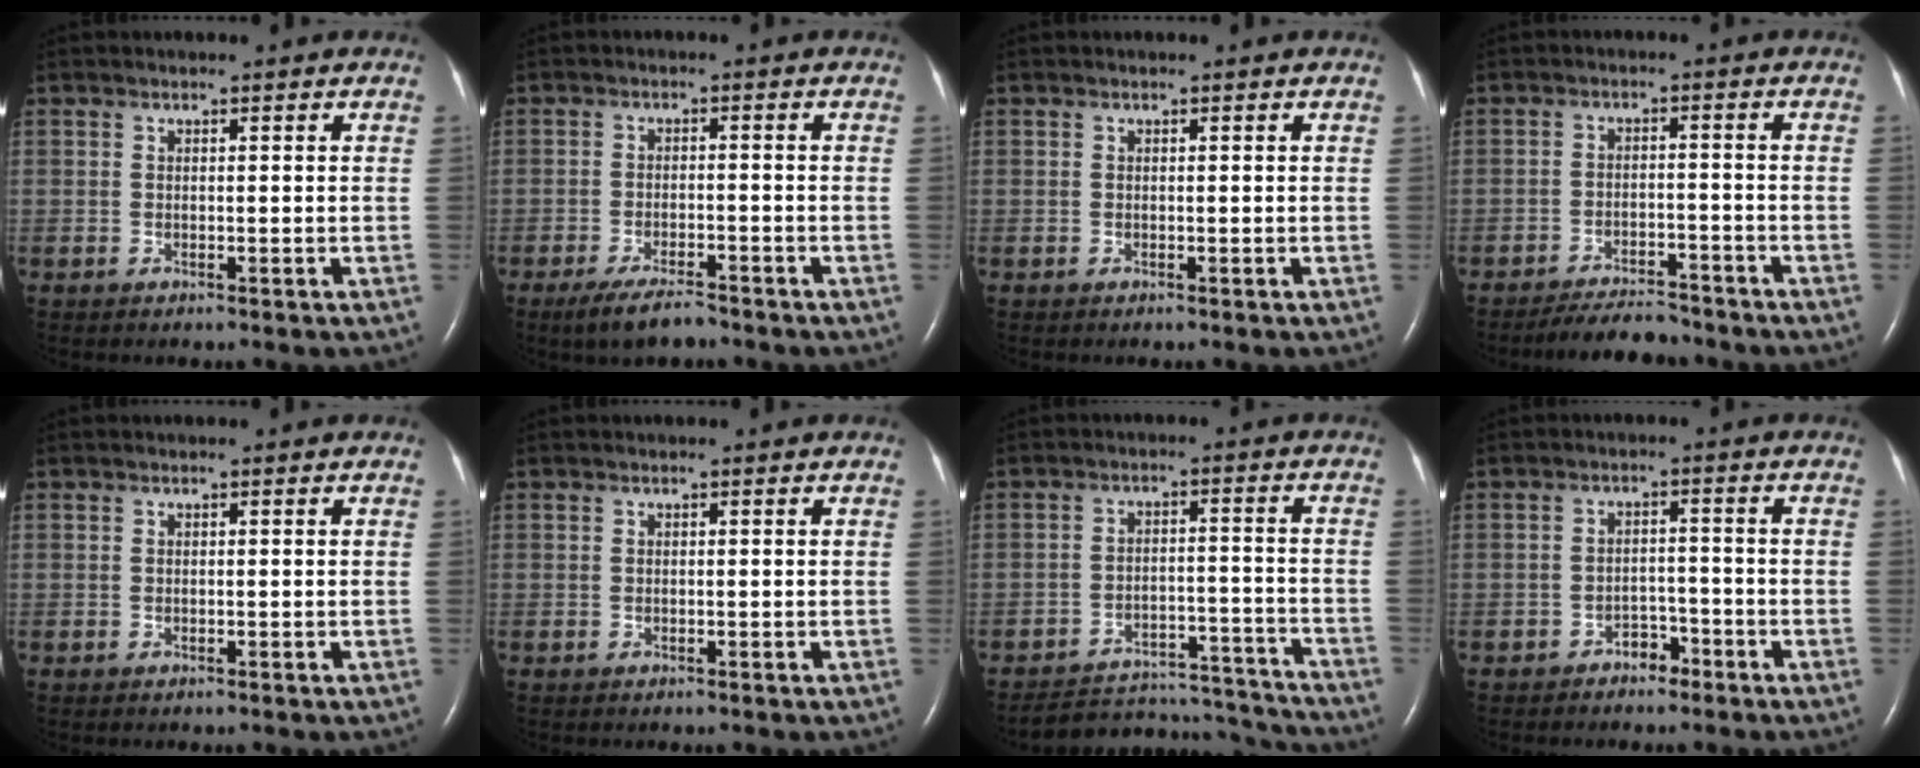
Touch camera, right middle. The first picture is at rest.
{"total": 5.5, "force": [-4.3, 1.2, 3.2], "torque": [-0.067, -0.009, -0.073]}
{"total": 0.0}
{"total": 6.4, "force": [-6.1, 1.2, 1.6], "torque": [-0.030, -0.013, -0.100]}
{"total": 0.0}
{"total": 0.0}
{"total": 14.3, "force": [-14.1, 1.8, 1.2], "torque": [-0.014, 0.024, -0.195]}
{"total": 2.7, "force": [-2.1, 1.5, 0.8], "torque": [-0.011, 0.007, -0.031]}